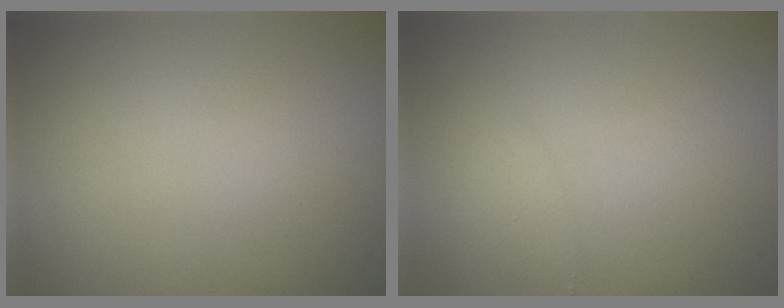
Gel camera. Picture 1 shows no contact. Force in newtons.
{"total": 1.0, "press": 0.9, "slide": 0.1}